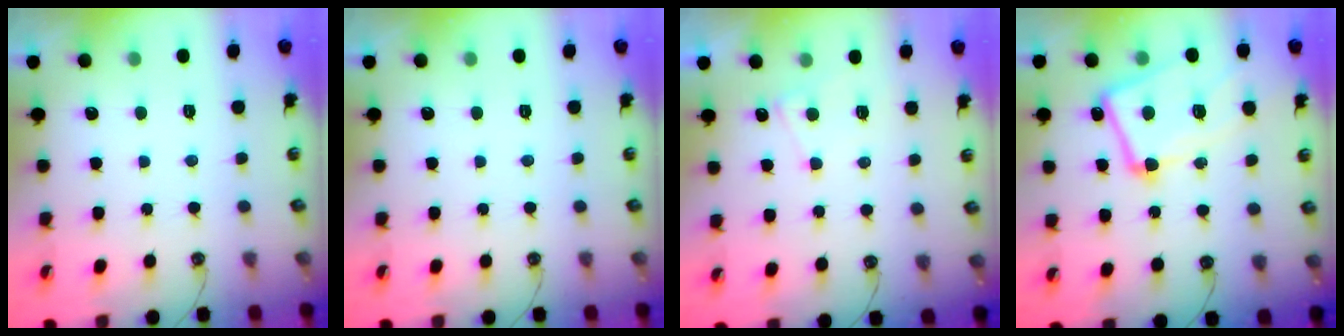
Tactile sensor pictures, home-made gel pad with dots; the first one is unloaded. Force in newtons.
{"total": 0.0}
{"total": 5.0, "press": 5.0, "slide": 0.5}
{"total": 9.0, "press": 8.9, "slide": 1.6}